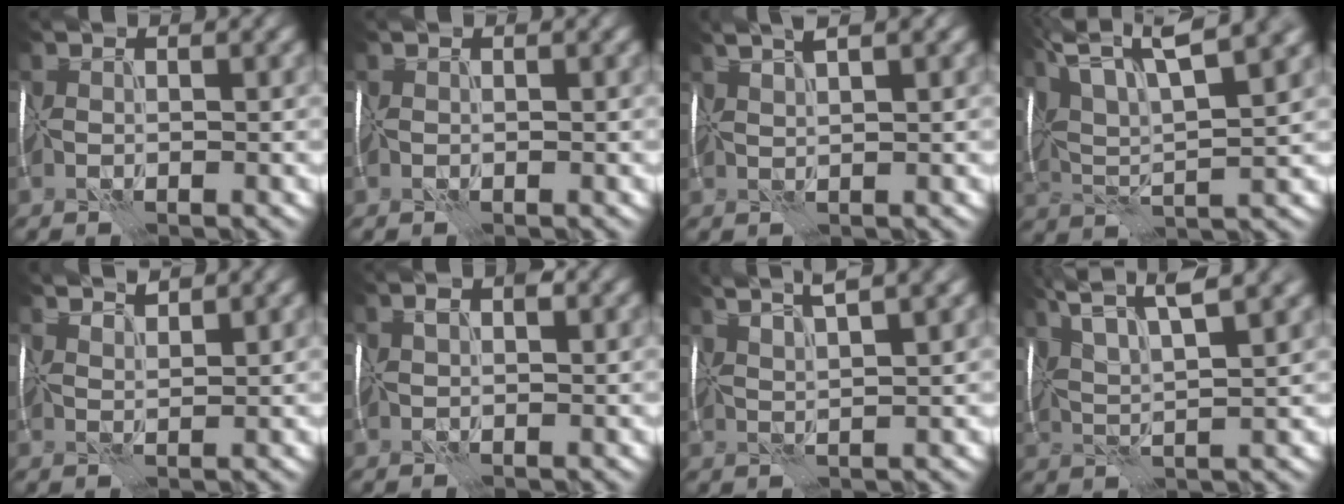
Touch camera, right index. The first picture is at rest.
{"total": 0.0}
{"total": 3.1, "force": [2.2, 0.4, 2.1], "torque": [-0.029, 0.019, 0.036]}
{"total": 11.2, "force": [7.1, 2.7, 8.2], "torque": [-0.139, 0.033, 0.104]}
{"total": 2.5, "force": [2.4, 0.0, 0.3], "torque": [-0.009, 0.006, 0.044]}
{"total": 1.4, "force": [0.5, 0.7, 1.1], "torque": [-0.013, 0.007, 0.005]}
{"total": 6.4, "force": [4.6, 1.3, 4.1], "torque": [-0.047, 0.034, 0.055]}
{"total": 7.9, "force": [5.6, 1.4, 5.5], "torque": [-0.087, 0.027, 0.078]}